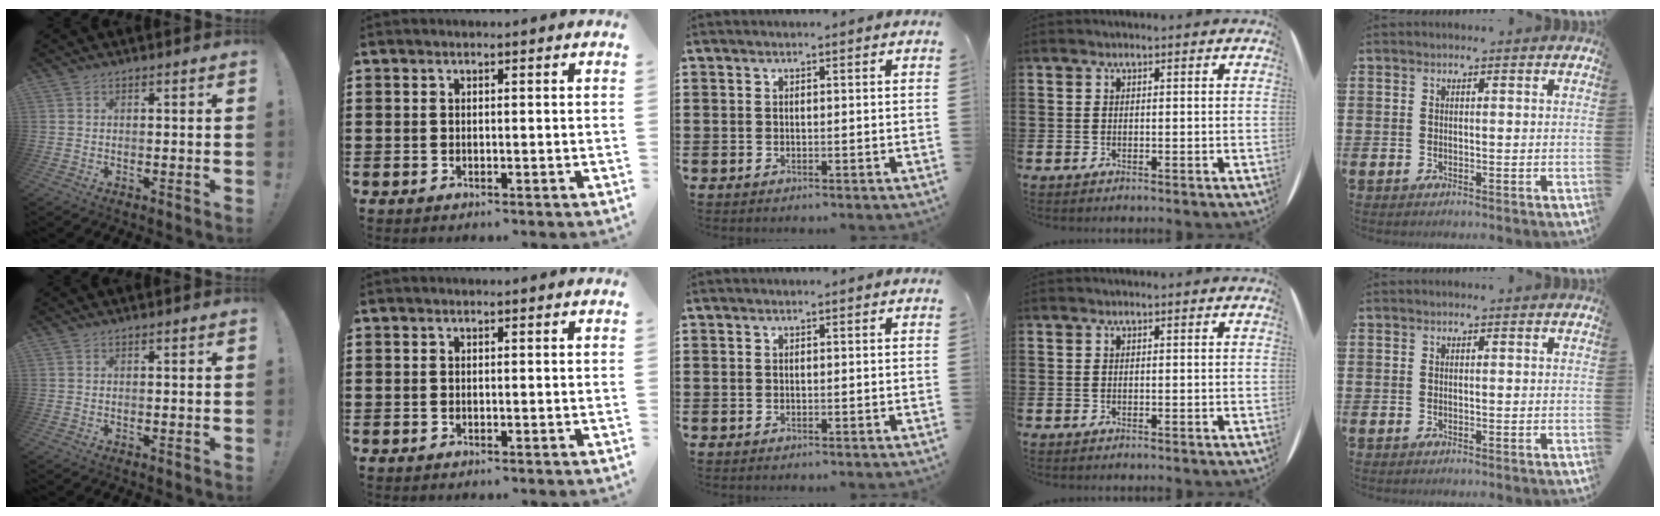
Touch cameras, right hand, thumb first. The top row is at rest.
{}